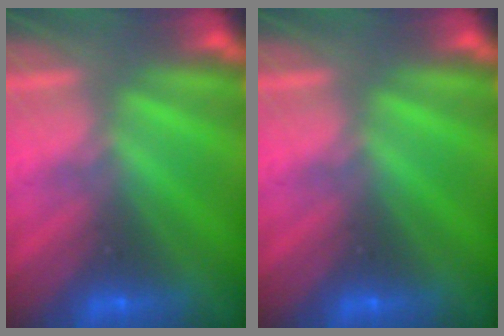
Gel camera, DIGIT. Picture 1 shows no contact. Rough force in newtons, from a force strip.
{"total": 0.0}